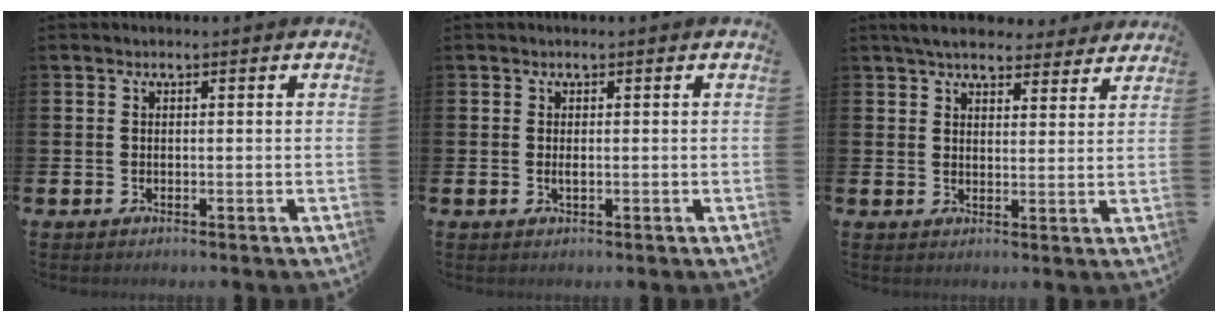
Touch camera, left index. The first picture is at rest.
{"total": 0.7, "force": [0.0, 0.2, 0.7], "torque": [-0.011, -0.002, -0.001]}
{"total": 5.6, "force": [5.2, 1.5, 1.1], "torque": [-0.026, -0.024, 0.093]}